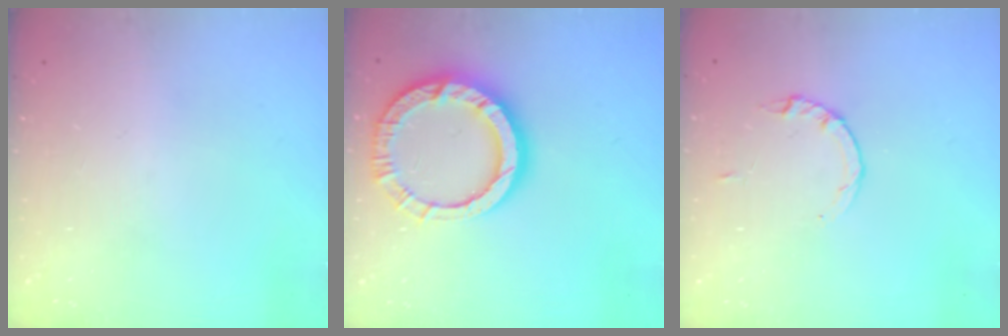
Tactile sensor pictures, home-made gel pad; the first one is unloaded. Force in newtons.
{"total": 15.1, "press": 15.0, "slide": 1.5}
{"total": 2.2, "press": 2.1, "slide": 0.3}